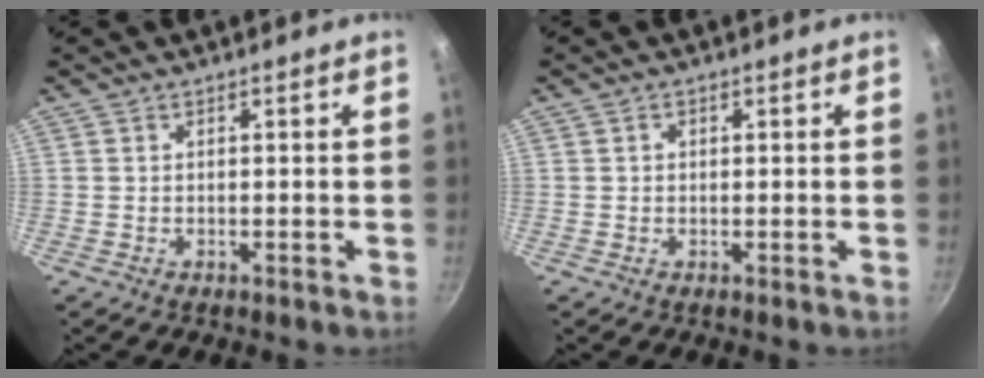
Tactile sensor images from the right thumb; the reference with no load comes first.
{"total": 0.8, "force": [0.2, 0.7, 0.4], "torque": [-0.002, 0.001, 0.001]}